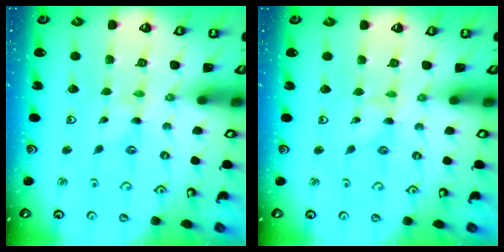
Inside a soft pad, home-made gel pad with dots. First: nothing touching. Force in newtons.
{"total": 0.0}